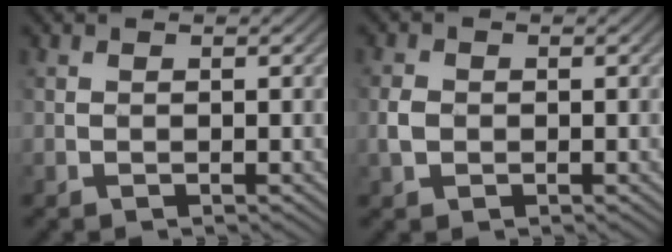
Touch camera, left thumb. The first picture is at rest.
{"total": 2.5, "force": [-0.7, 2.0, 1.3], "torque": [-0.045, 0.004, -0.014]}